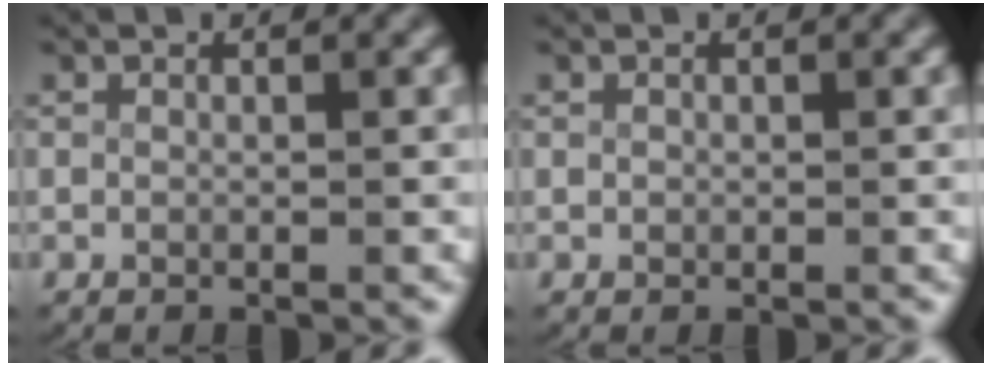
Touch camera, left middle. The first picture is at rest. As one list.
[{"total": 0.0}]